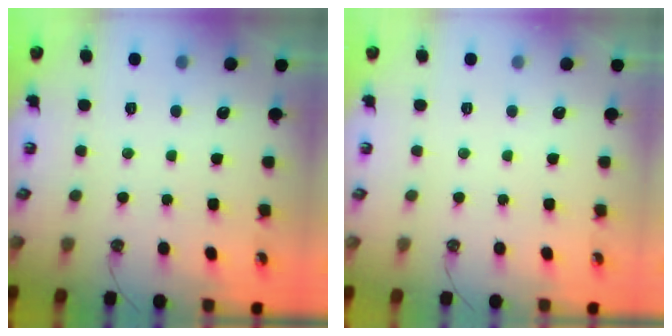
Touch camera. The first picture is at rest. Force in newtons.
{"total": 0.0}